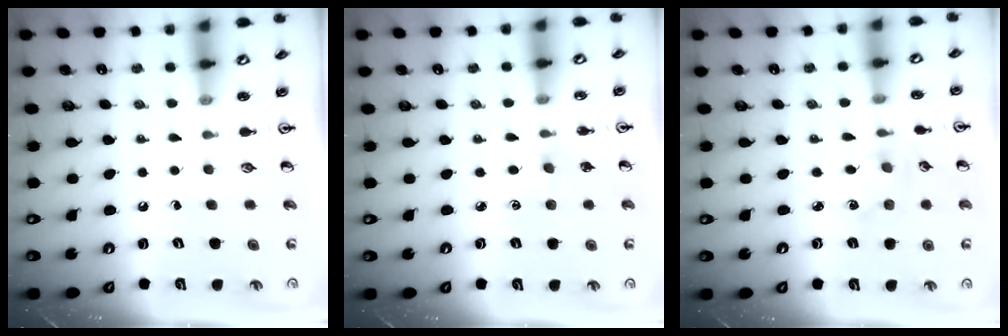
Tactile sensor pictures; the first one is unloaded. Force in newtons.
{"total": 2.5, "press": 2.5, "slide": 0.2}
{"total": 1.0, "press": 1.0, "slide": 0.2}